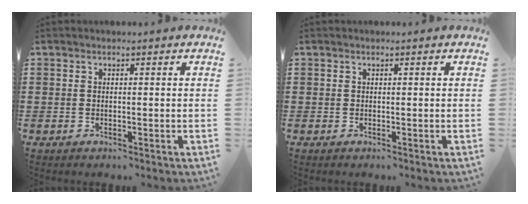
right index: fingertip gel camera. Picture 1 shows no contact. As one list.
[{"total": 0.0}]